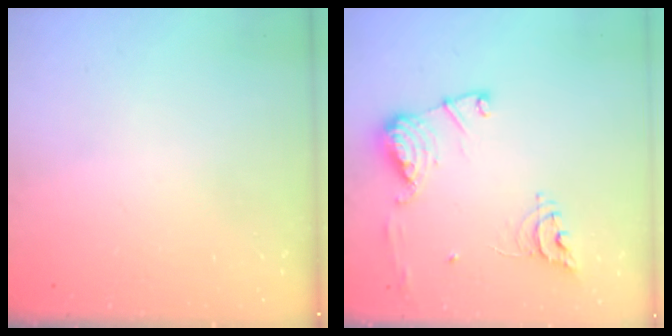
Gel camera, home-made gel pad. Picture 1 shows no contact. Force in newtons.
{"total": 15.3, "press": 15.2, "slide": 1.4}